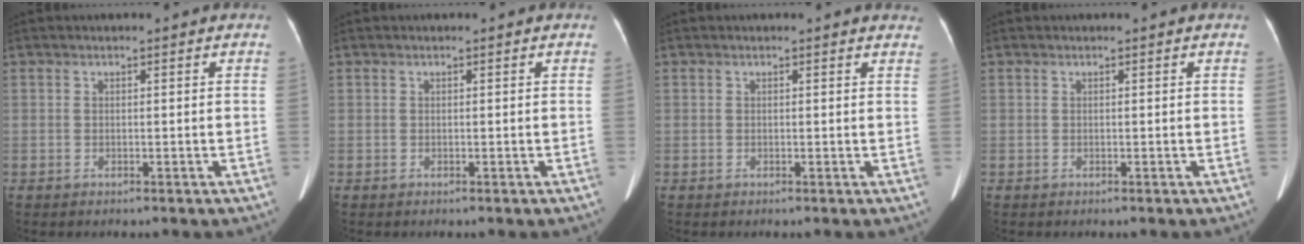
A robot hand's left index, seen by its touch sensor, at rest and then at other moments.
{"total": 0.0}
{"total": 2.7, "force": [2.6, 0.7, 0.4], "torque": [-0.002, -0.007, 0.006]}
{"total": 0.0}